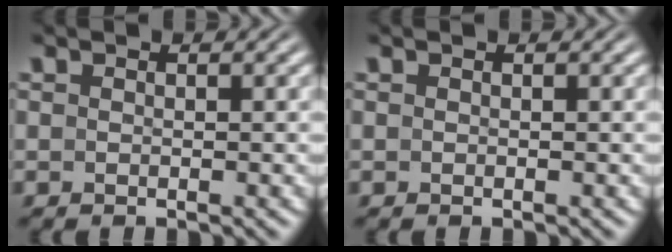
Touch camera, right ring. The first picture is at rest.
{"total": 0.0}